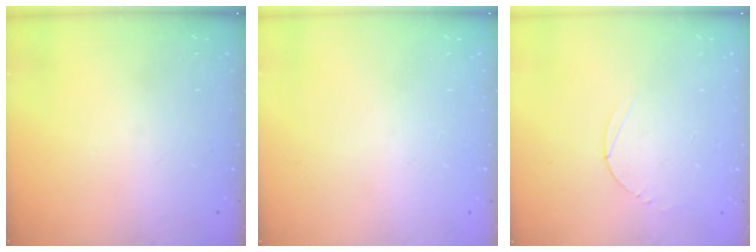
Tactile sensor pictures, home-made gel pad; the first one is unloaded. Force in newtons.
{"total": 0.0}
{"total": 2.8, "press": 2.8, "slide": 0.3}